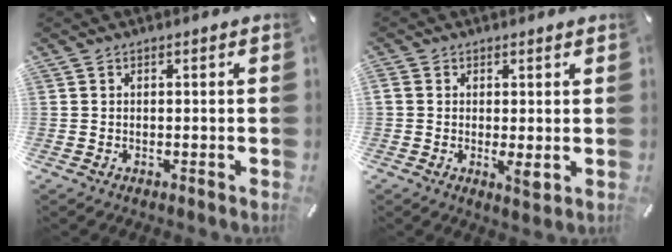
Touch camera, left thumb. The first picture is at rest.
{"total": 3.8, "force": [0.0, 1.4, 3.6], "torque": [-0.059, -0.008, 0.001]}